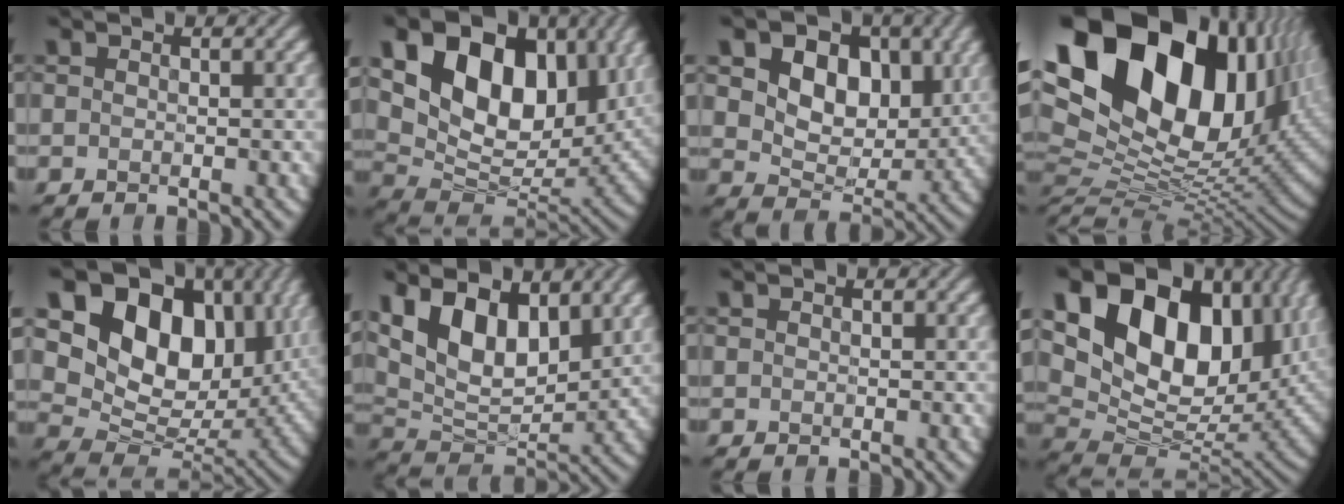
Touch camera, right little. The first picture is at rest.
{"total": 15.3, "force": [5.7, 9.7, 10.4], "torque": [-0.187, 0.017, 0.103]}
{"total": 8.2, "force": [2.4, 5.9, 5.2], "torque": [-0.094, -0.007, 0.027]}
{"total": 22.3, "force": [8.4, 13.6, 15.5], "torque": [-0.299, 0.046, 0.146]}
{"total": 16.3, "force": [6.6, 10.9, 10.2], "torque": [-0.180, 0.031, 0.113]}
{"total": 10.8, "force": [4.7, 5.9, 7.7], "torque": [-0.151, 0.001, 0.075]}
{"total": 0.0}
{"total": 18.8, "force": [7.7, 11.2, 12.9], "torque": [-0.227, 0.049, 0.118]}